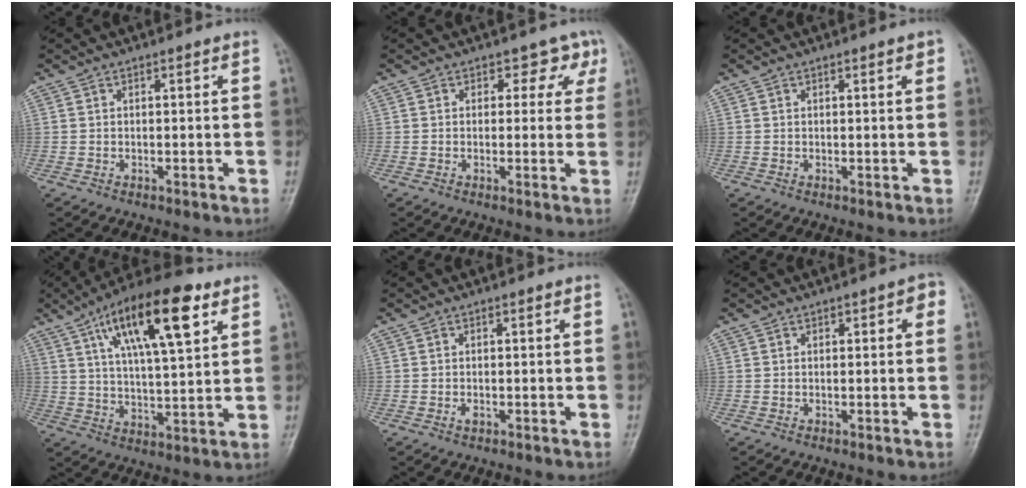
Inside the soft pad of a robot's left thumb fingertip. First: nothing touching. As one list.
[{"total": 3.6, "force": [1.9, 2.9, 1.2], "torque": [0.020, -0.005, 0.013]}, {"total": 1.4, "force": [0.7, 0.3, 1.1], "torque": [-0.015, -0.001, 0.009]}, {"total": 18.7, "force": [8.7, 6.0, 15.4], "torque": [-0.237, -0.018, 0.144]}, {"total": 0.9, "force": [-0.2, 0.4, 0.7], "torque": [-0.012, 0.002, -0.003]}, {"total": 2.6, "force": [0.8, 1.2, 2.2], "torque": [-0.019, 0.006, 0.006]}]